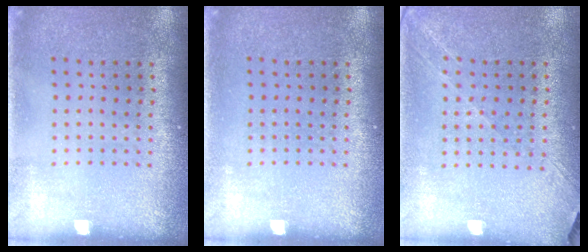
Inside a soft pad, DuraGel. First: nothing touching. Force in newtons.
{"total": 0.0}
{"total": 1.5, "press": 1.3, "slide": 0.8}